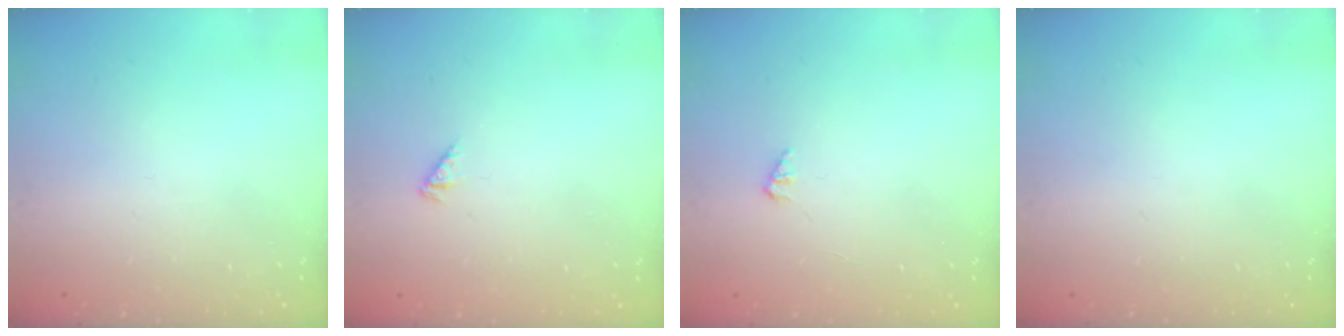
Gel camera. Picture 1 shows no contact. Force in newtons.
{"total": 1.1, "press": 1.1, "slide": 0.3}
{"total": 1.3, "press": 1.3, "slide": 0.1}
{"total": 0.0}